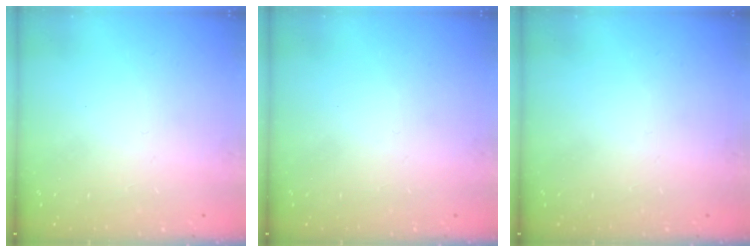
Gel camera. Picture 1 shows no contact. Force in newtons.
{"total": 0.0}
{"total": 0.0}